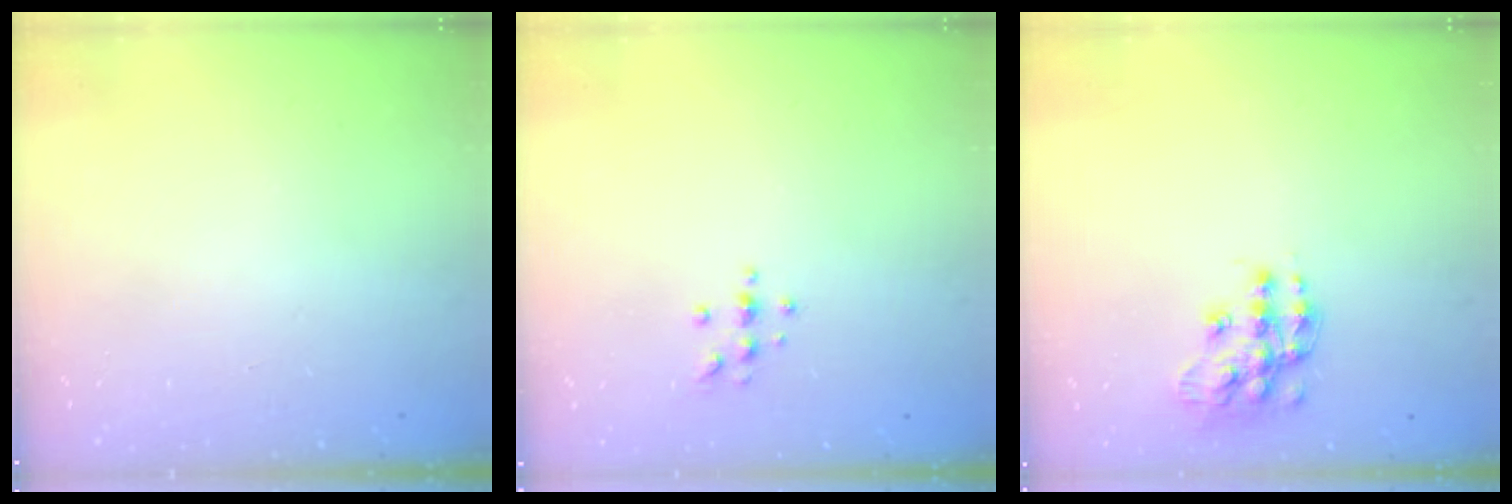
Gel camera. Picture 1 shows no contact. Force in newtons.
{"total": 4.7, "press": 4.7, "slide": 0.6}
{"total": 13.3, "press": 13.3, "slide": 0.9}